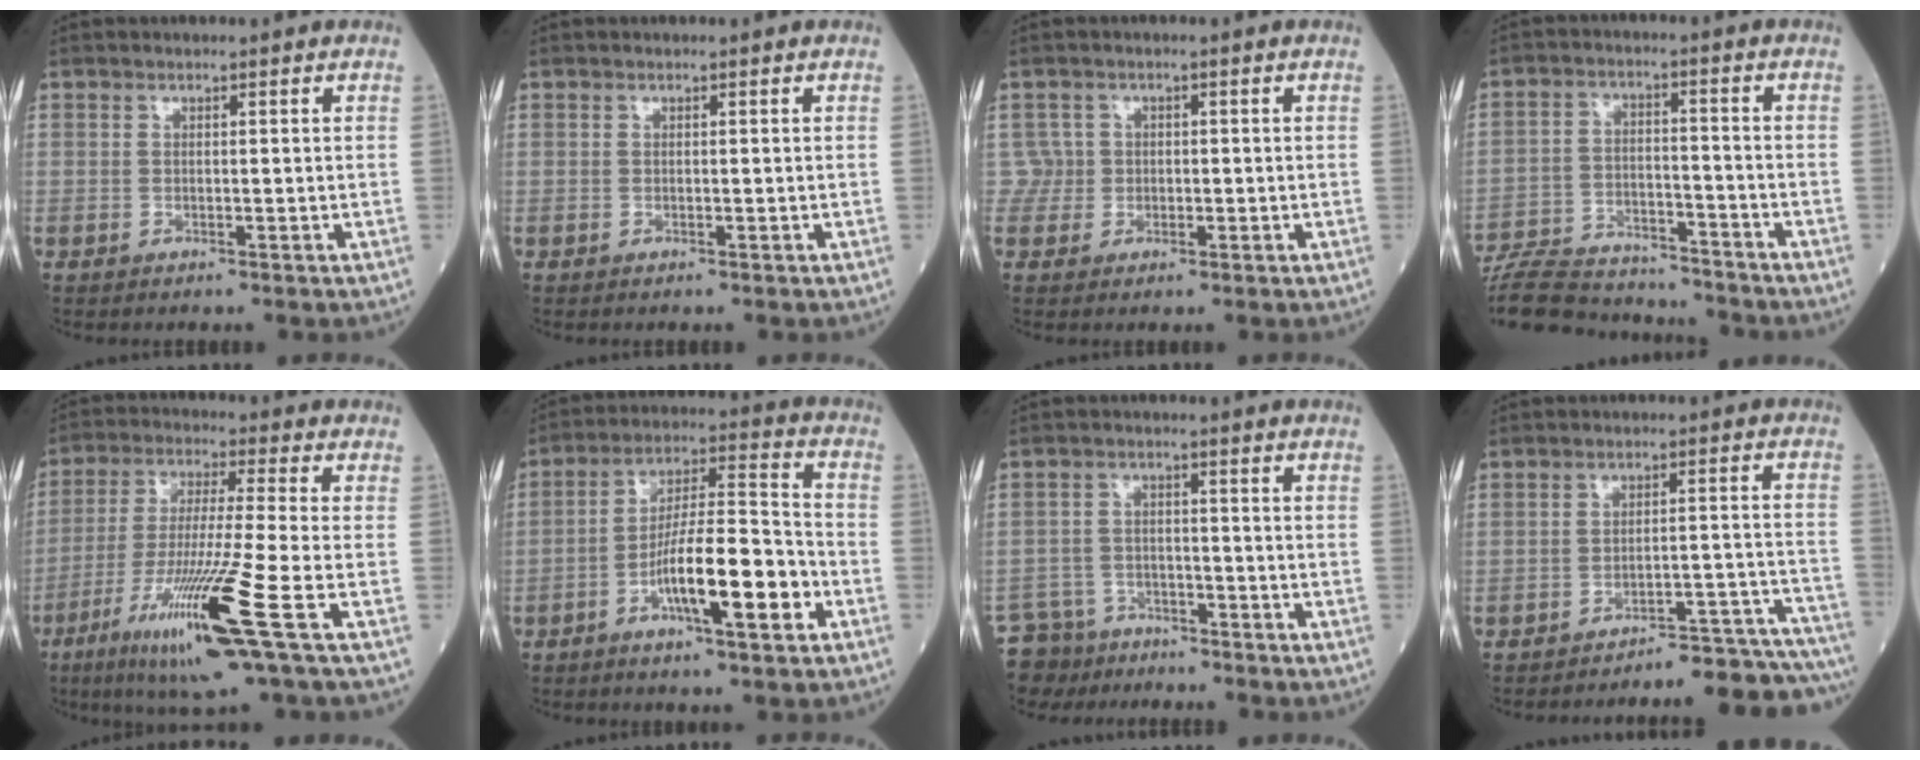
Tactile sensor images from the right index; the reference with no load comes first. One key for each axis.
{"total": 0.0}
{"total": 2.4, "fx": 0.2, "fy": 2.4, "fz": -0.5, "tx": 0.027, "ty": 0.009, "tz": -0.002}
{"total": 18.2, "fx": -17.0, "fy": 3.6, "fz": 5.3, "tx": -0.126, "ty": -0.004, "tz": -0.263}
{"total": 15.6, "fx": -6.8, "fy": -1.1, "fz": 14.0, "tx": -0.283, "ty": -0.039, "tz": -0.127}
{"total": 13.5, "fx": -5.2, "fy": 2.2, "fz": 12.3, "tx": -0.214, "ty": 0.007, "tz": -0.088}
{"total": 7.2, "fx": -6.2, "fy": 3.6, "fz": -0.3, "tx": 0.000, "ty": 0.007, "tz": -0.109}
{"total": 16.6, "fx": -16.3, "fy": -1.2, "fz": 2.7, "tx": 0.015, "ty": 0.016, "tz": -0.201}